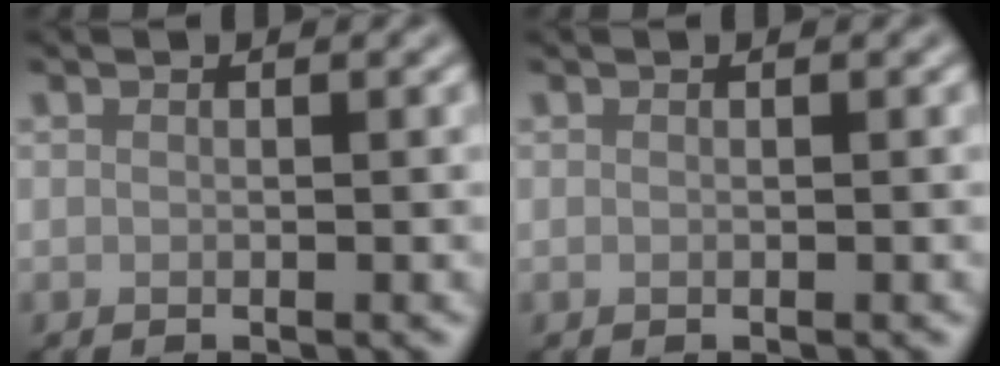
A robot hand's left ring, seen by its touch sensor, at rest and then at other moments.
{"total": 0.0}